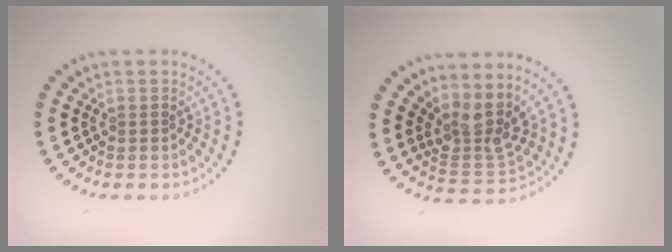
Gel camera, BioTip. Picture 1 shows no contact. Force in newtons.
{"total": 3.7, "press": 2.8, "slide": 2.4}